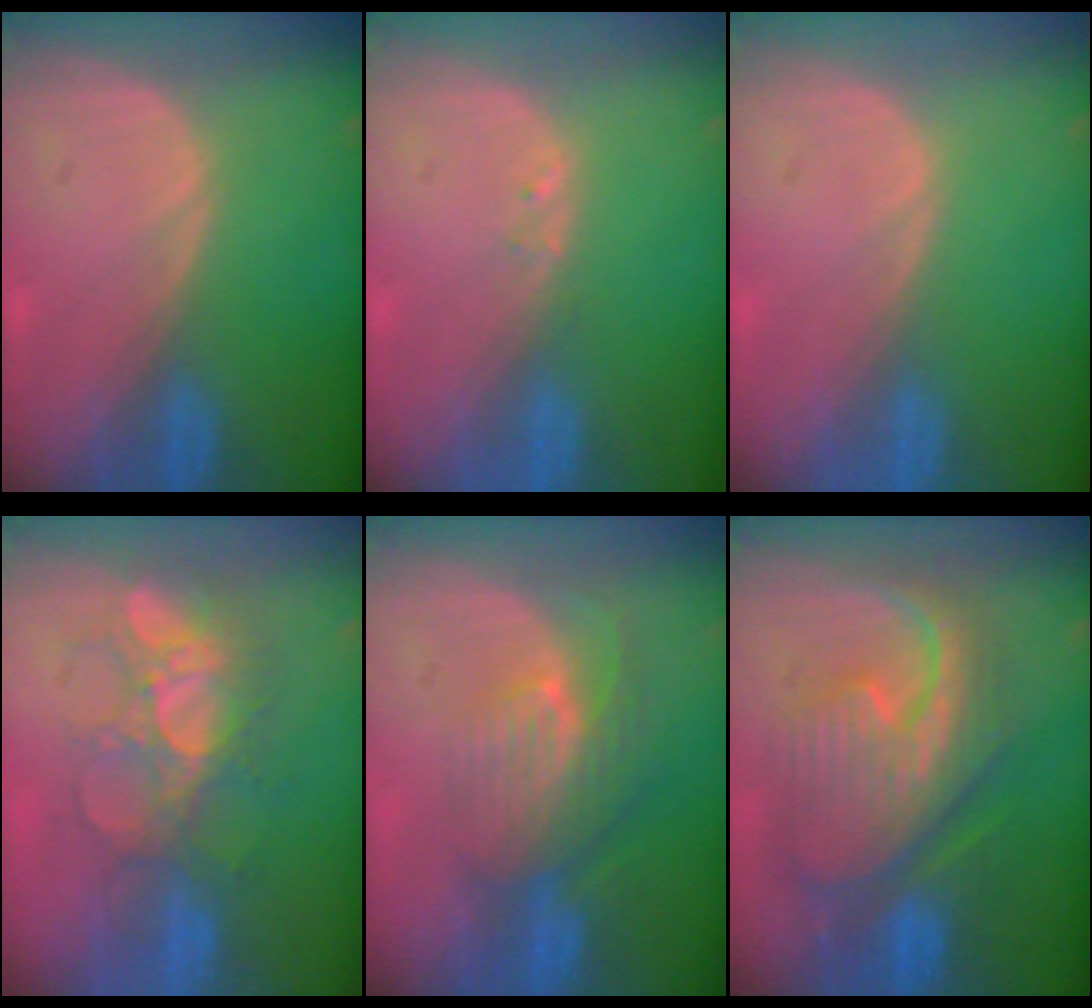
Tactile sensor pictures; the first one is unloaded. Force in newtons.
{"total": 0.6, "press": 0.6, "slide": 0.1}
{"total": 0.0}
{"total": 8.2, "press": 7.7, "slide": 2.8}
{"total": 8.2, "press": 7.3, "slide": 3.7}
{"total": 12.5, "press": 12.4, "slide": 1.4}